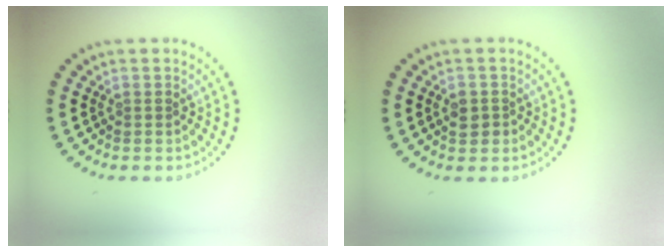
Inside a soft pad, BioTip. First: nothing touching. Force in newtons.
{"total": 1.7, "press": 1.6, "slide": 0.3}